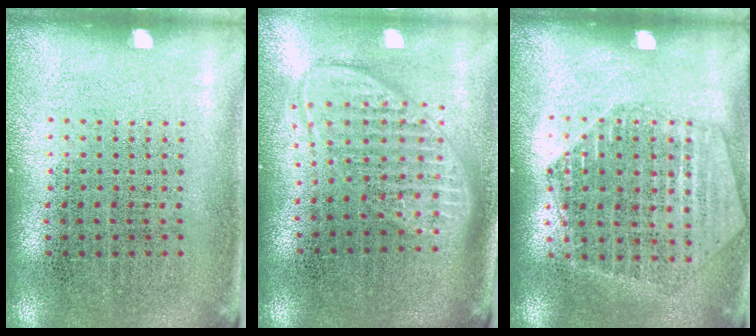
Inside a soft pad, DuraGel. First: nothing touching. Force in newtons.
{"total": 1.9, "press": 1.5, "slide": 1.1}
{"total": 1.6, "press": 1.6, "slide": 0.2}